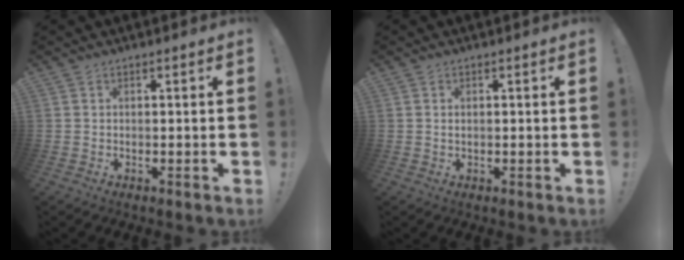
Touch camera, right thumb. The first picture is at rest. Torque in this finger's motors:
{"motor_torque": [-0.66, 0.02, -0.29, 0.19, 0.06]}